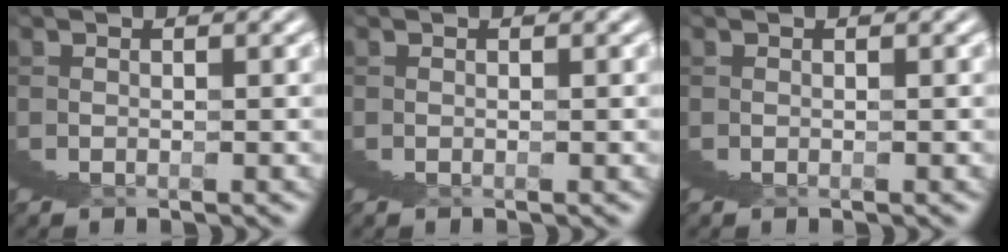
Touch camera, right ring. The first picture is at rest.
{"total": 0.0}
{"total": 0.0}